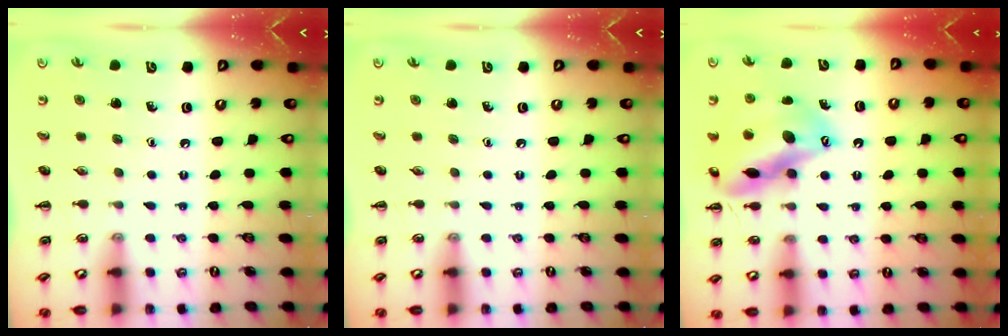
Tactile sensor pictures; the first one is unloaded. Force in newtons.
{"total": 0.0}
{"total": 17.9, "press": 17.7, "slide": 2.8}